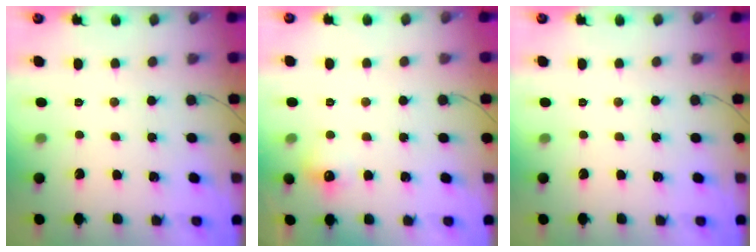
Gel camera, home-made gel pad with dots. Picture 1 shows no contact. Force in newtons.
{"total": 6.2, "press": 5.9, "slide": 2.0}
{"total": 0.0}